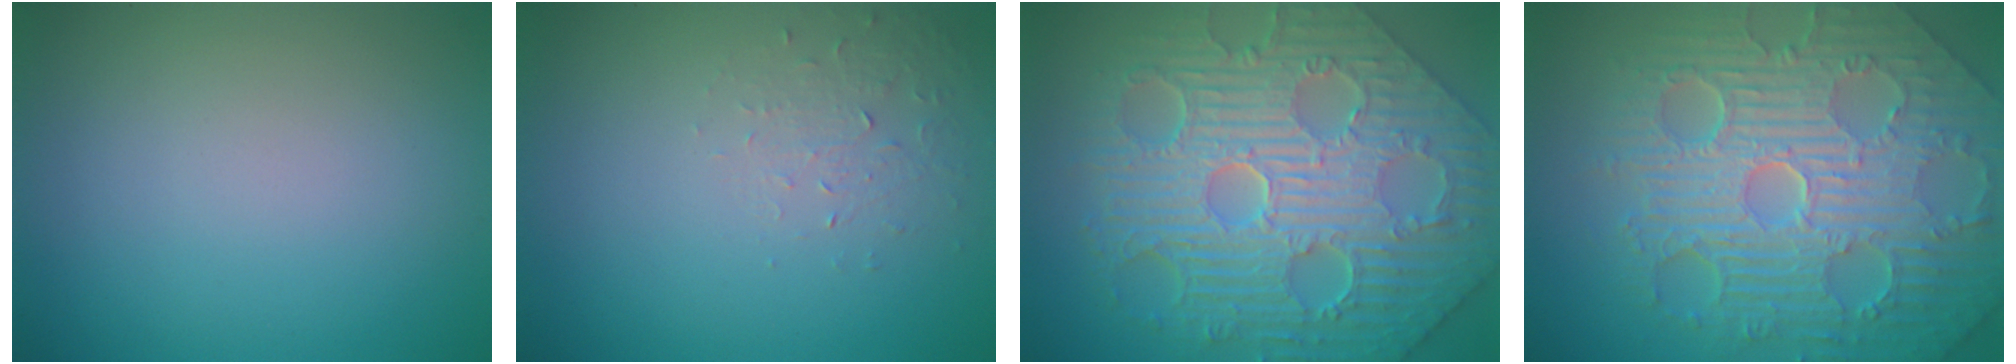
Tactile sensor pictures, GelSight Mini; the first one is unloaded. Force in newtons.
{"total": 1.3, "press": 0.6, "slide": 1.2}
{"total": 12.0, "press": 8.0, "slide": 8.9}
{"total": 11.2, "press": 7.4, "slide": 8.5}